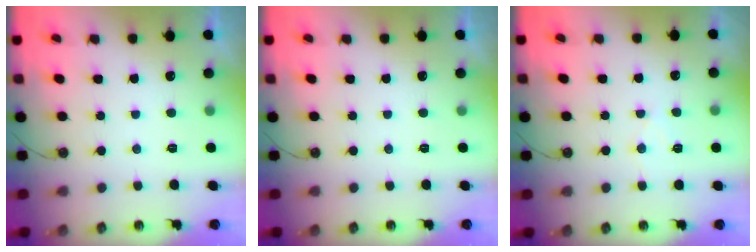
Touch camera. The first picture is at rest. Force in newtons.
{"total": 0.0}
{"total": 5.9, "press": 5.9, "slide": 0.3}